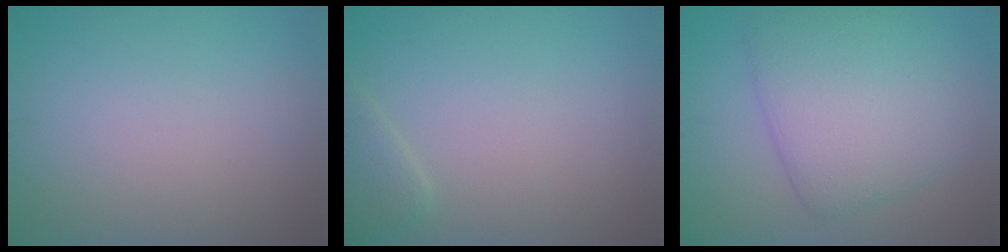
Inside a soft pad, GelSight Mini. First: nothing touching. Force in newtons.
{"total": 1.6, "press": 1.6, "slide": 0.2}
{"total": 7.1, "press": 7.1, "slide": 0.2}